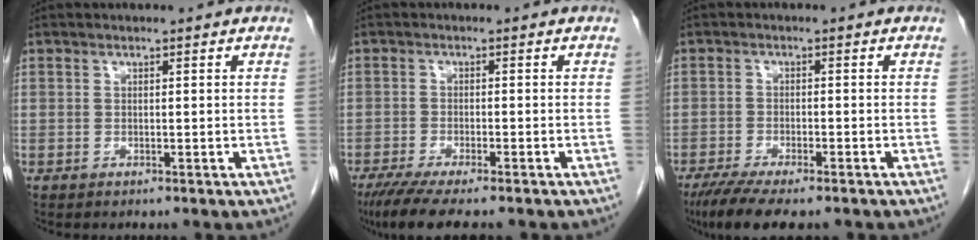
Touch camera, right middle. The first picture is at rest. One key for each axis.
{"total": 8.1, "fx": -6.5, "fy": 0.9, "fz": 4.8, "tx": -0.075, "ty": -0.018, "tz": -0.104}
{"total": 8.9, "fx": -7.0, "fy": 1.9, "fz": 5.3, "tx": -0.083, "ty": -0.017, "tz": -0.111}